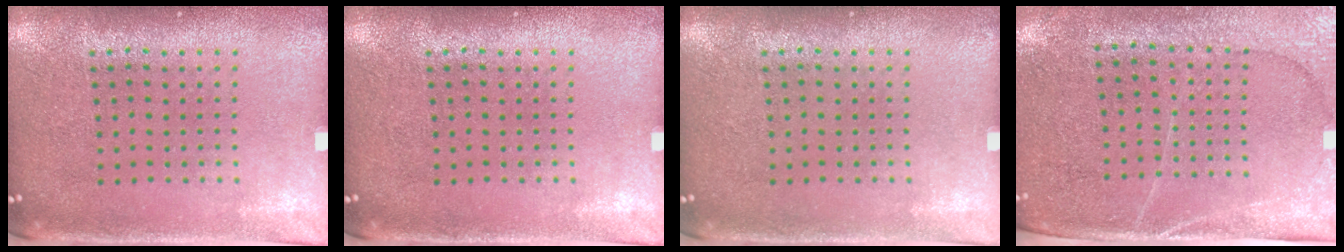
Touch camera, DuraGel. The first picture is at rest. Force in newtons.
{"total": 0.0}
{"total": 0.0}
{"total": 3.1, "press": 2.8, "slide": 1.2}